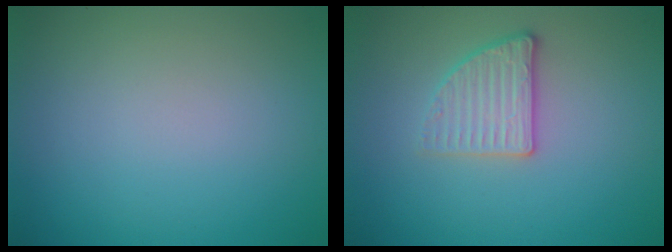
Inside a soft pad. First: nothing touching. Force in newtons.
{"total": 2.6, "press": 2.4, "slide": 1.0}